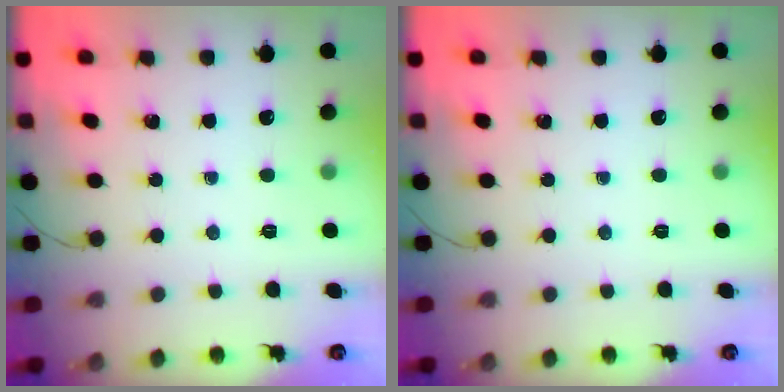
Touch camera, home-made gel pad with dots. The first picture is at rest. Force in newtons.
{"total": 0.0}